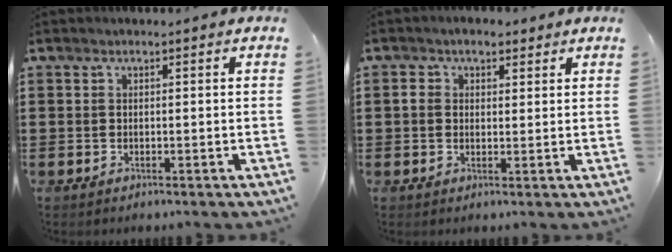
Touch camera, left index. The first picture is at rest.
{"total": 3.1, "force": [1.4, 2.2, 1.6], "torque": [-0.040, 0.013, 0.024]}